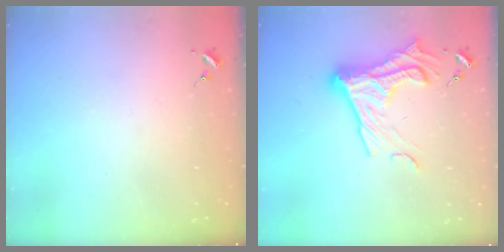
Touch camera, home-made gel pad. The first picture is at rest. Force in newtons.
{"total": 16.5, "press": 16.5, "slide": 1.4}